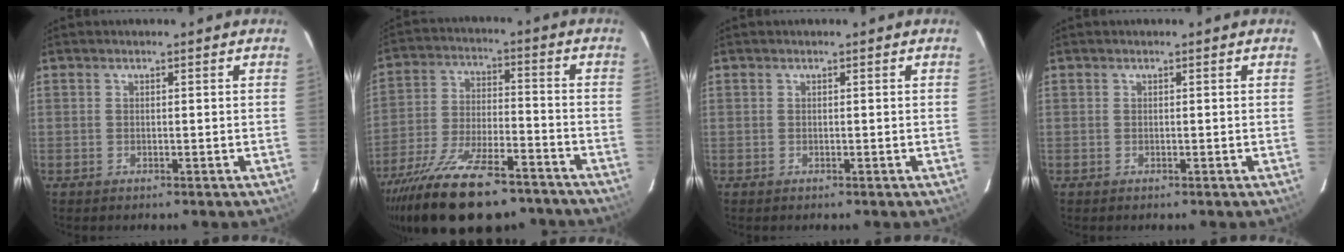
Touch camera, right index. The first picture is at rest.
{"total": 23.9, "force": [-18.1, 8.5, 13.0], "torque": [-0.252, -0.037, -0.280]}
{"total": 0.0}
{"total": 0.0}